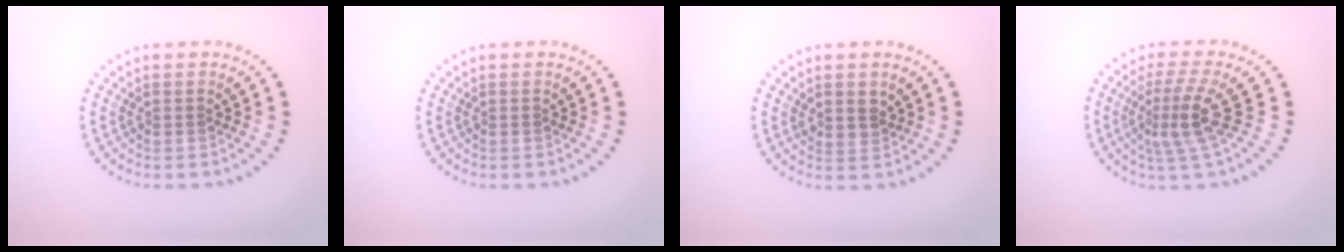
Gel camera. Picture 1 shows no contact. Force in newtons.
{"total": 0.0}
{"total": 1.3, "press": 1.1, "slide": 0.7}
{"total": 3.7, "press": 2.6, "slide": 2.6}